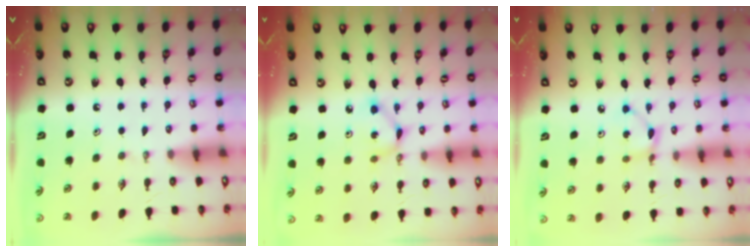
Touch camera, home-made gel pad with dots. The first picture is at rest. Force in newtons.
{"total": 4.3, "press": 4.3, "slide": 0.2}
{"total": 2.6, "press": 2.6, "slide": 0.2}